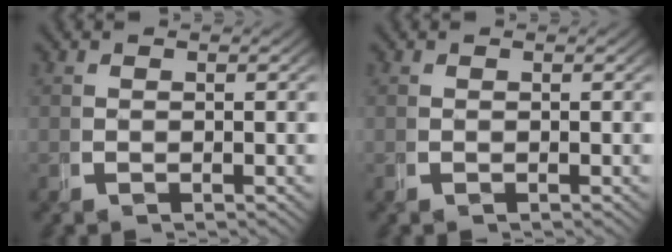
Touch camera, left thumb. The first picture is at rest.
{"total": 0.0}